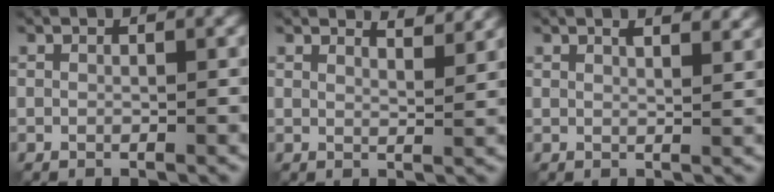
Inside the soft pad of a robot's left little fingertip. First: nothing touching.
{"total": 3.4, "force": [3.2, 0.6, 1.2], "torque": [-0.011, 0.001, 0.036]}
{"total": 3.4, "force": [2.3, 1.2, 2.1], "torque": [-0.009, 0.008, 0.014]}